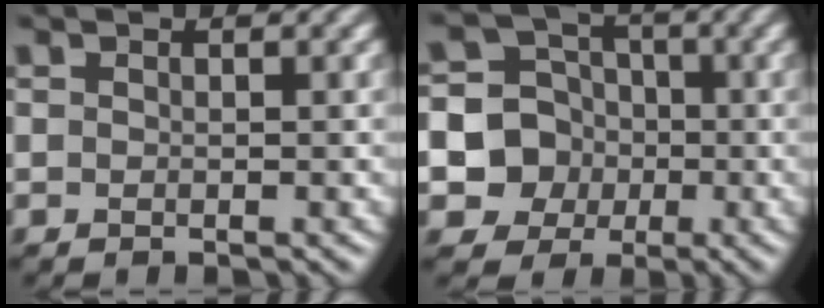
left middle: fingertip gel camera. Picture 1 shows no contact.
{"total": 9.4, "force": [-1.8, 8.8, 2.7], "torque": [-0.063, 0.001, -0.057]}